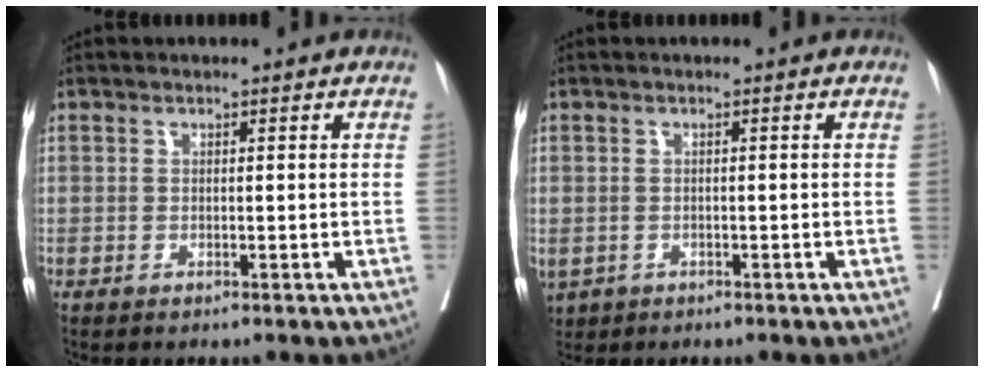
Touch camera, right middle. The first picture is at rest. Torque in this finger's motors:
{"motor_torque": [1.63, -0.49, 1.06, 0.21]}